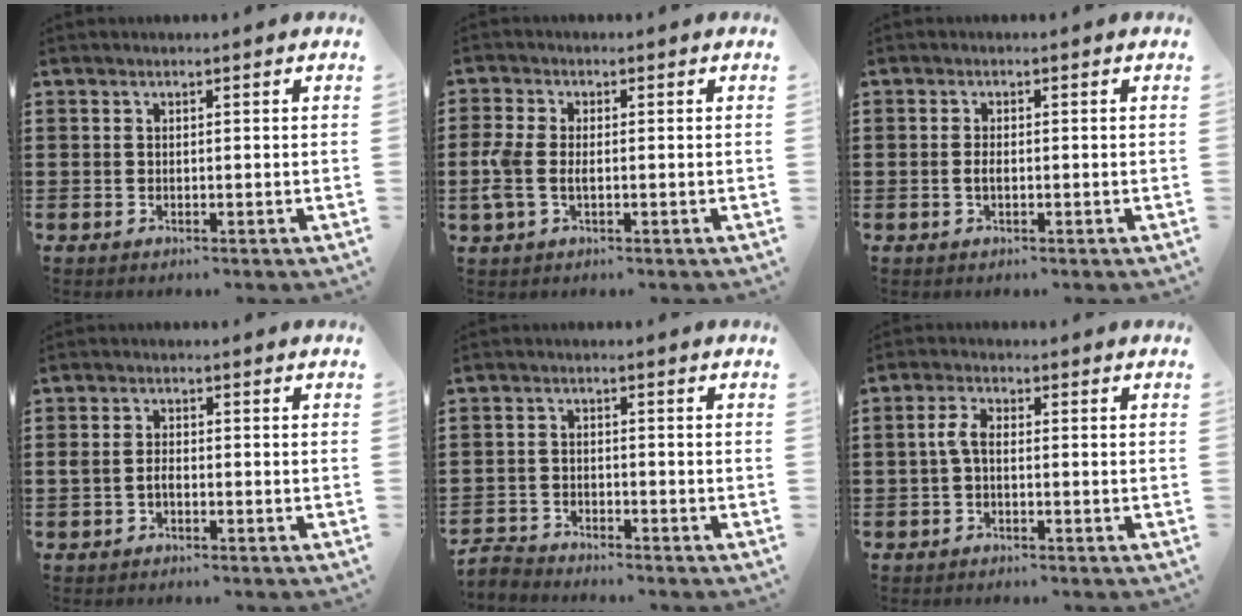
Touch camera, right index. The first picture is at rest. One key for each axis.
{"total": 3.7, "fx": -0.6, "fy": 2.0, "fz": 3.0, "tx": -0.079, "ty": -0.004, "tz": -0.017}
{"total": 1.3, "fx": -0.2, "fy": 0.5, "fz": 1.2, "tx": -0.031, "ty": -0.003, "tz": -0.007}
{"total": 1.8, "fx": -0.6, "fy": 1.1, "fz": 1.3, "tx": -0.034, "ty": 0.000, "tz": -0.015}
{"total": 2.6, "fx": -2.6, "fy": 0.3, "fz": -0.1, "tx": -0.006, "ty": -0.001, "tz": -0.056}
{"total": 3.0, "fx": -0.6, "fy": 1.2, "fz": 2.7, "tx": -0.065, "ty": 0.000, "tz": -0.017}